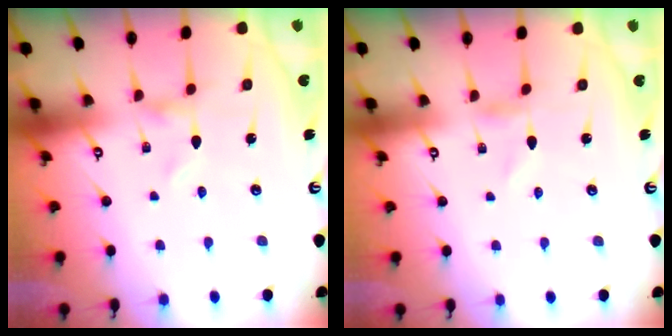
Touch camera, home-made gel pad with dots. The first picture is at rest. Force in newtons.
{"total": 0.6, "press": 0.6, "slide": 0.2}